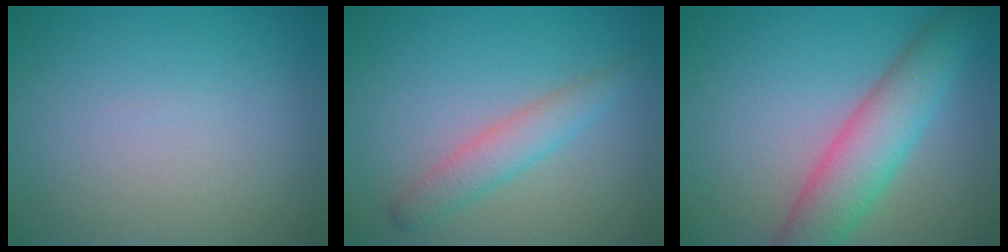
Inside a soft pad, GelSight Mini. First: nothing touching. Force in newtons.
{"total": 2.7, "press": 2.7, "slide": 0.0}
{"total": 6.2, "press": 6.2, "slide": 0.2}